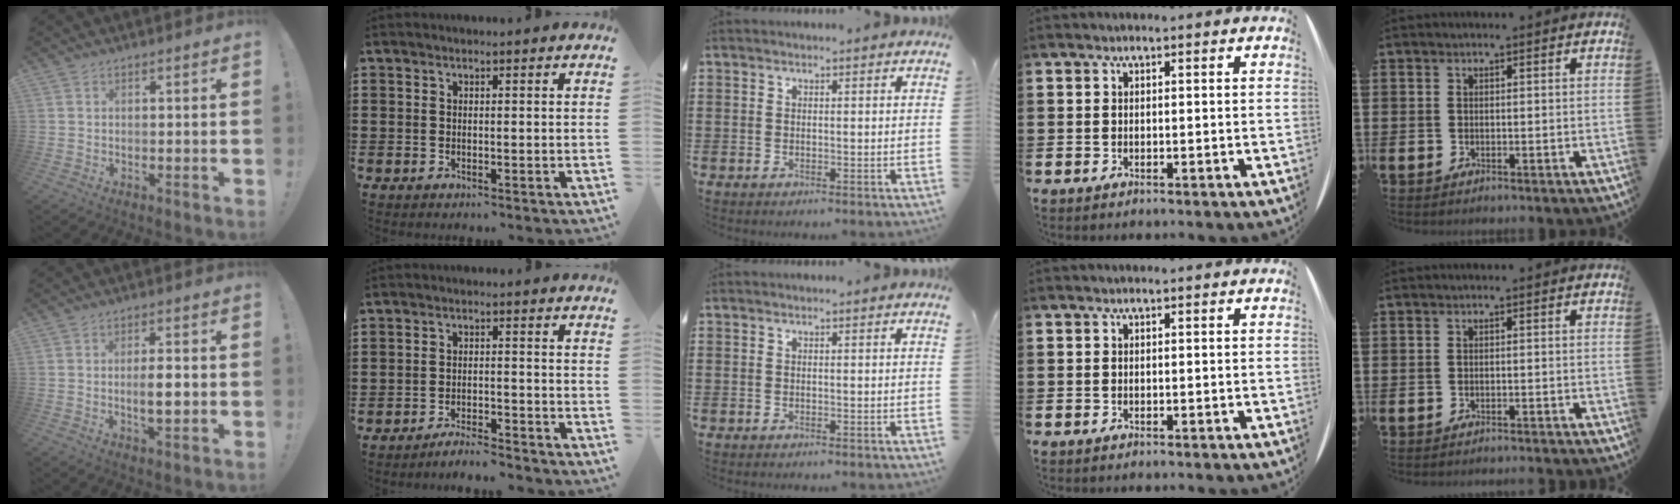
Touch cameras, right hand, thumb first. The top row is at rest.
{"thumb": {"total": 5.3, "force": [-0.7, 1.5, 5.1], "torque": [-0.082, -0.003, -0.018]}, "index": {"total": 3.3, "force": [-3.3, 0.0, 0.4], "torque": [-0.010, 0.002, -0.068]}, "little": {"total": 0.7, "force": [-0.7, -0.2, -0.1], "torque": [0.001, -0.001, -0.014]}}